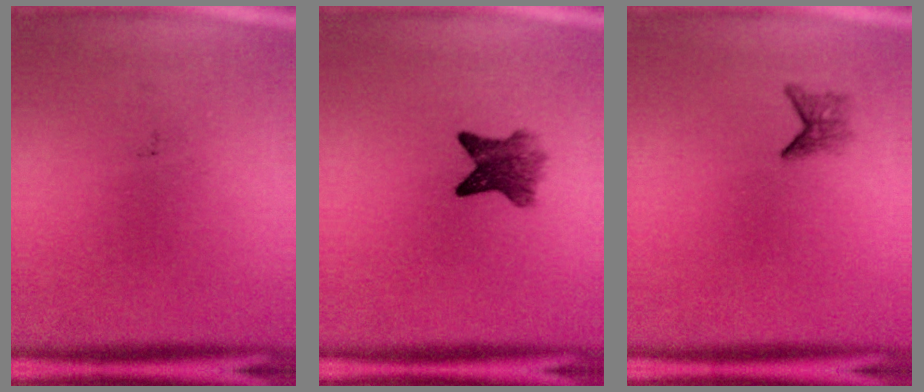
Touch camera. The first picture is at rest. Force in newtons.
{"total": 5.2}
{"total": 1.6}